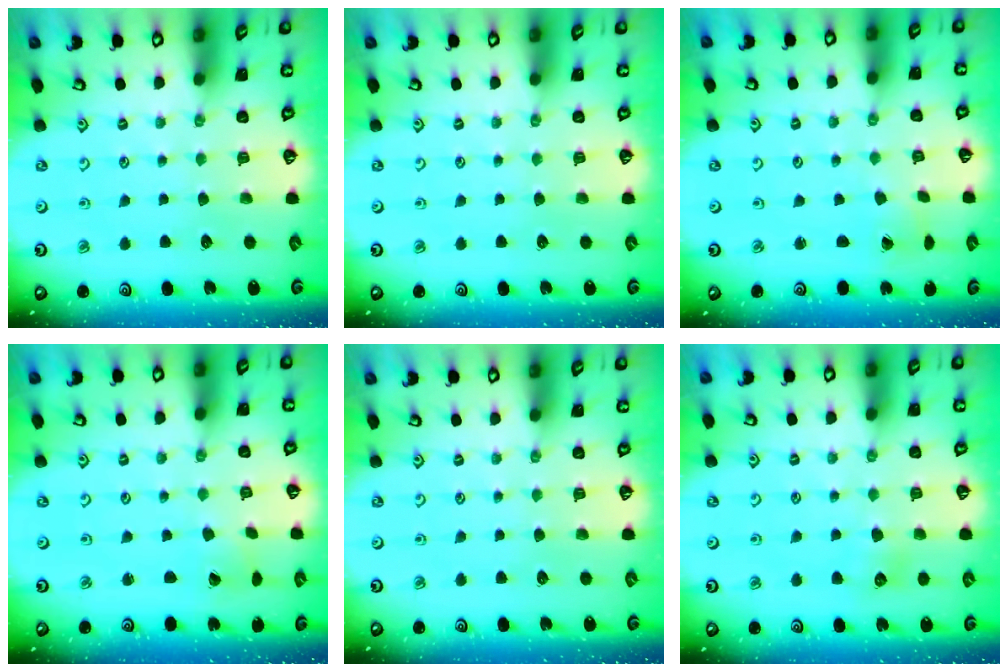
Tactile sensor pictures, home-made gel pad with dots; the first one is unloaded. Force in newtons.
{"total": 0.0}
{"total": 1.6, "press": 1.5, "slide": 0.1}
{"total": 1.6, "press": 1.5, "slide": 0.4}
{"total": 0.0}
{"total": 5.7, "press": 5.6, "slide": 0.8}